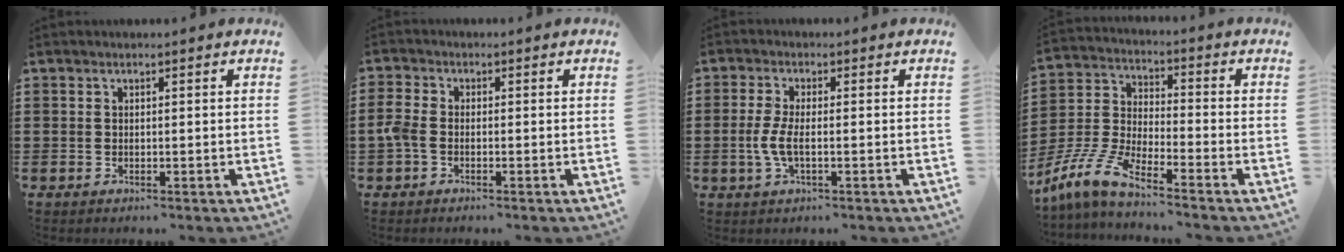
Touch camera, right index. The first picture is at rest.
{"total": 2.6, "force": [-1.1, 1.4, 2.0], "torque": [-0.059, -0.005, -0.027]}
{"total": 4.1, "force": [-0.9, 1.3, 3.8], "torque": [-0.095, -0.008, -0.025]}
{"total": 7.3, "force": [-6.3, 0.5, 3.6], "torque": [-0.109, -0.017, -0.133]}